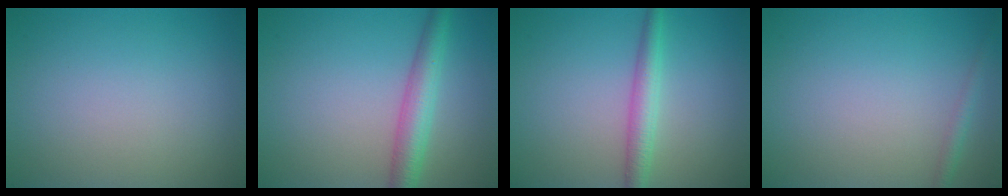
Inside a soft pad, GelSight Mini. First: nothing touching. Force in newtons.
{"total": 4.0, "press": 4.0, "slide": 0.1}
{"total": 2.8, "press": 2.8, "slide": 0.1}
{"total": 1.1, "press": 1.1, "slide": 0.1}